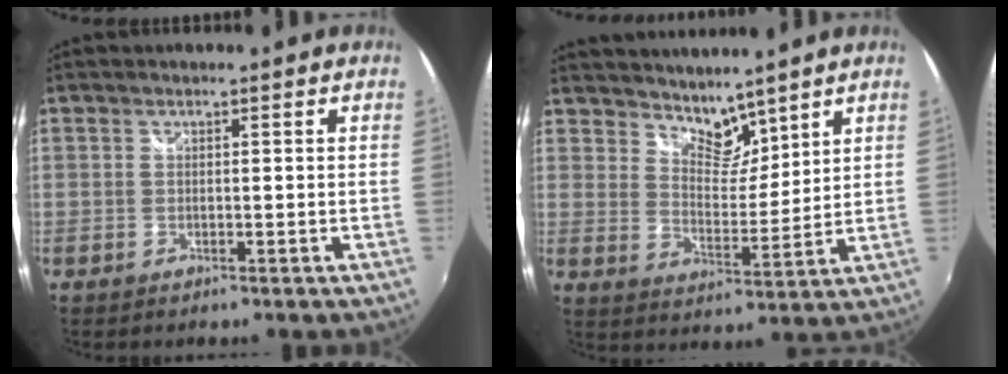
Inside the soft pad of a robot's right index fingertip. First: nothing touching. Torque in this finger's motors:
{"motor_torque": [-0.10, 0.50, -0.06, -0.01]}